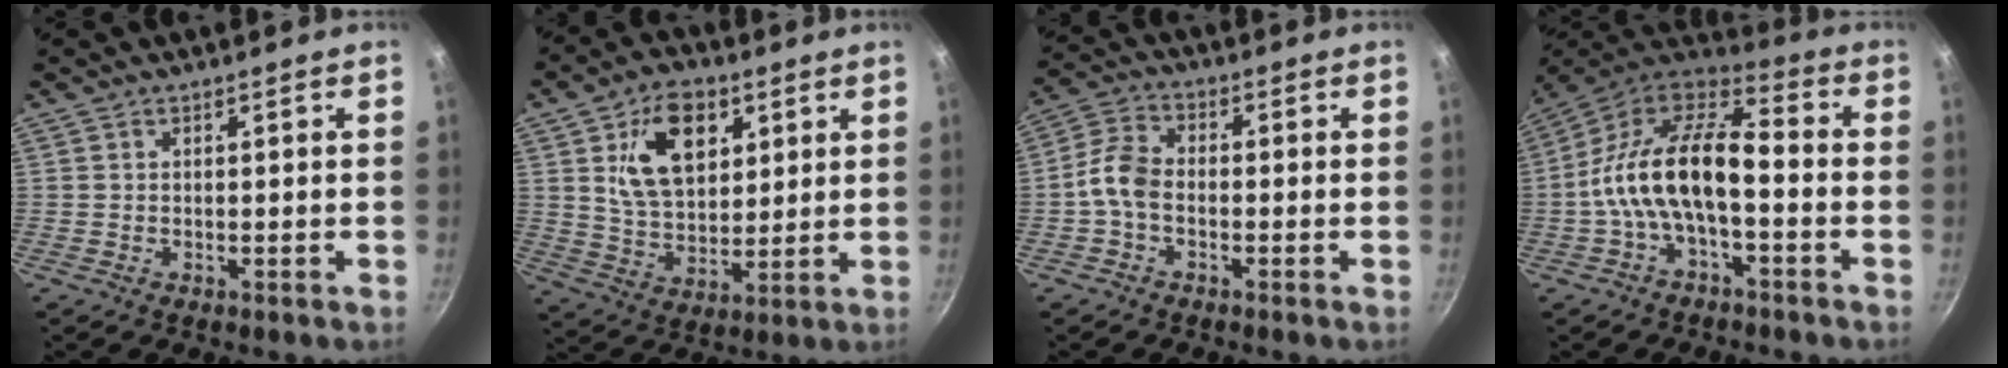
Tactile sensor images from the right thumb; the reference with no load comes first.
{"total": 14.6, "force": [5.3, 9.3, 9.9], "torque": [-0.128, -0.017, 0.094]}
{"total": 5.8, "force": [-1.8, 3.5, 4.3], "torque": [-0.092, 0.030, -0.047]}
{"total": 17.7, "force": [-3.5, 8.5, 15.1], "torque": [-0.265, 0.055, -0.078]}